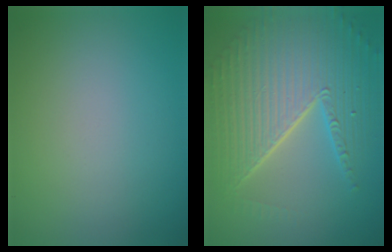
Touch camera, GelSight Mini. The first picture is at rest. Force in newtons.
{"total": 9.5, "press": 6.0, "slide": 7.4}